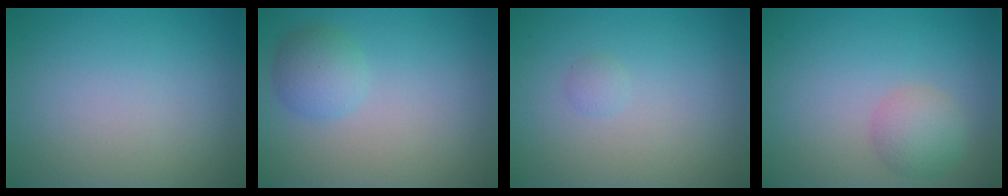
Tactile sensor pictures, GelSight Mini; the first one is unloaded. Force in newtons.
{"total": 2.5, "press": 2.5, "slide": 0.2}
{"total": 0.6, "press": 0.6, "slide": 0.1}
{"total": 2.6, "press": 2.6, "slide": 0.0}